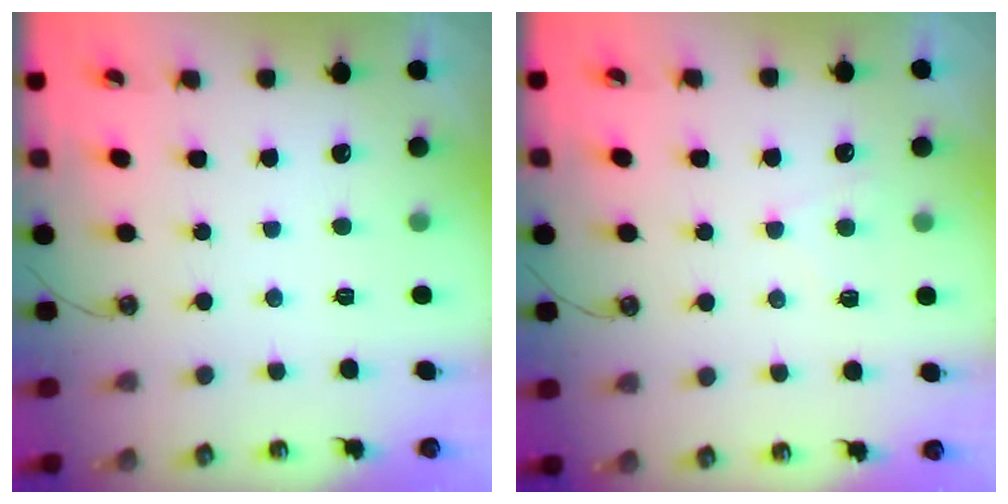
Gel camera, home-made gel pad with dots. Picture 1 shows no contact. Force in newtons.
{"total": 1.6, "press": 1.5, "slide": 0.4}